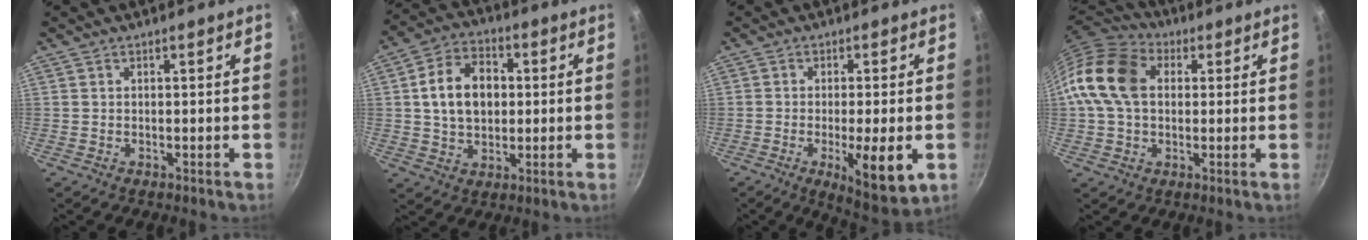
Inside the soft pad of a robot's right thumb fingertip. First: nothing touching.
{"total": 12.2, "force": [1.3, 8.8, 8.3], "torque": [-0.118, 0.015, 0.017]}
{"total": 10.9, "force": [-3.2, 2.7, 10.1], "torque": [-0.148, -0.001, -0.040]}
{"total": 14.6, "force": [2.1, 10.6, 9.8], "torque": [-0.168, 0.024, 0.020]}